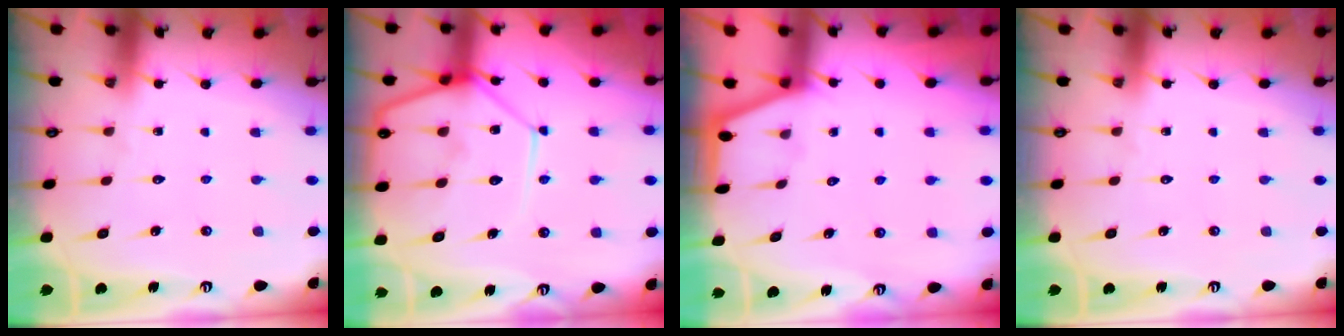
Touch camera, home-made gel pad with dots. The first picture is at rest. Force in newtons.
{"total": 15.5, "press": 15.4, "slide": 1.5}
{"total": 1.1, "press": 1.1, "slide": 0.3}
{"total": 0.0}